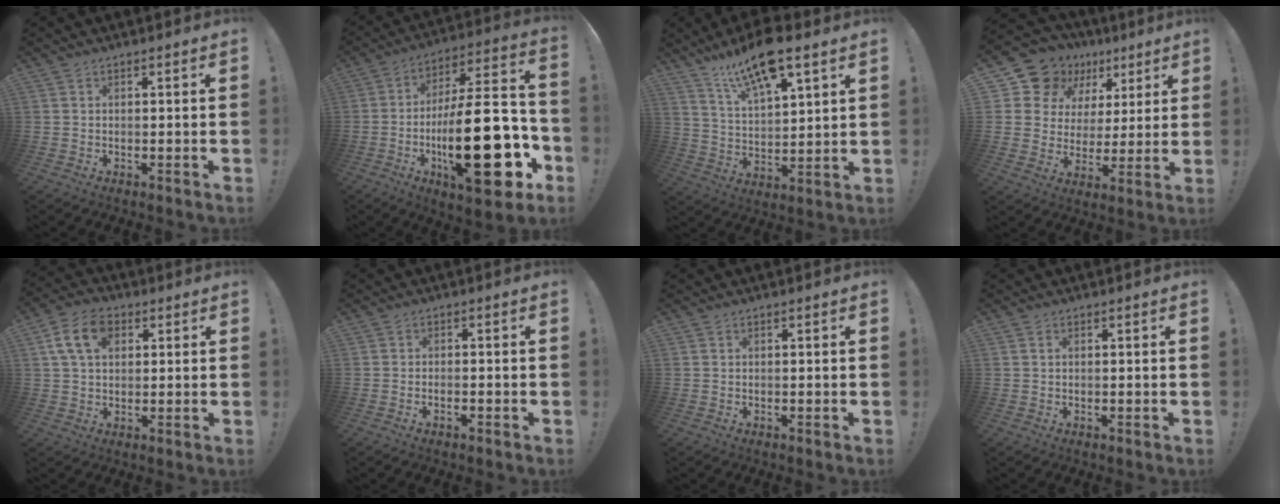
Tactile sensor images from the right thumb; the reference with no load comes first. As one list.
[{"total": 30.5, "force": [-7.3, 11.0, 27.5], "torque": [-0.465, 0.036, -0.108]}, {"total": 14.8, "force": [10.1, 4.6, 9.8], "torque": [-0.177, -0.050, 0.173]}, {"total": 14.9, "force": [9.0, 10.8, 4.8], "torque": [-0.091, -0.053, 0.180]}, {"total": 11.1, "force": [3.7, 7.4, 7.3], "torque": [-0.135, 0.010, 0.073]}, {"total": 1.2, "force": [-0.9, 0.2, 0.8], "torque": [-0.020, 0.003, -0.015]}, {"total": 0.0}, {"total": 0.0}]